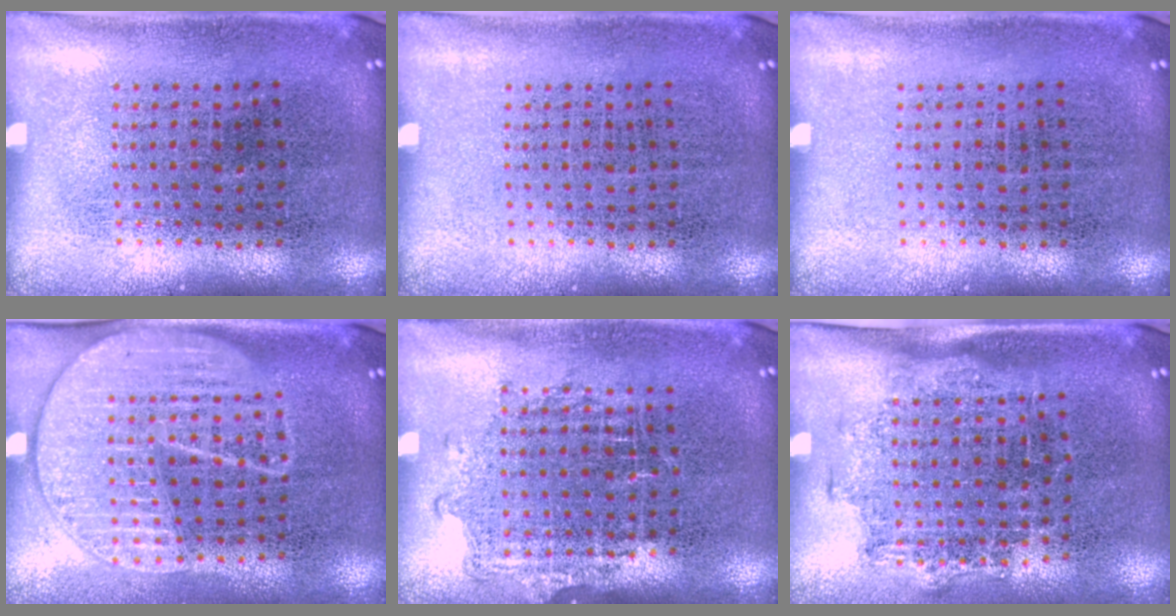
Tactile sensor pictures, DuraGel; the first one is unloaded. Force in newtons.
{"total": 0.0}
{"total": 0.0}
{"total": 1.8, "press": 1.6, "slide": 0.9}
{"total": 1.1, "press": 1.0, "slide": 0.4}
{"total": 1.3, "press": 1.0, "slide": 0.8}